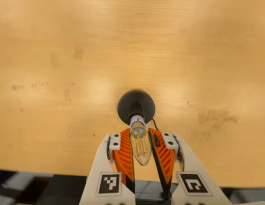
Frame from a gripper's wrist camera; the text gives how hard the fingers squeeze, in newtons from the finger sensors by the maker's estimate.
{"total": 12.2, "left": 11.8, "right": 12.7}